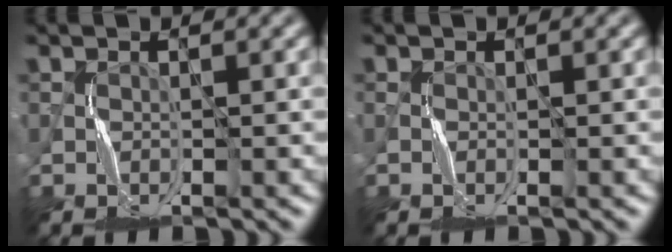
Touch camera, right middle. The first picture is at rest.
{"total": 0.0}